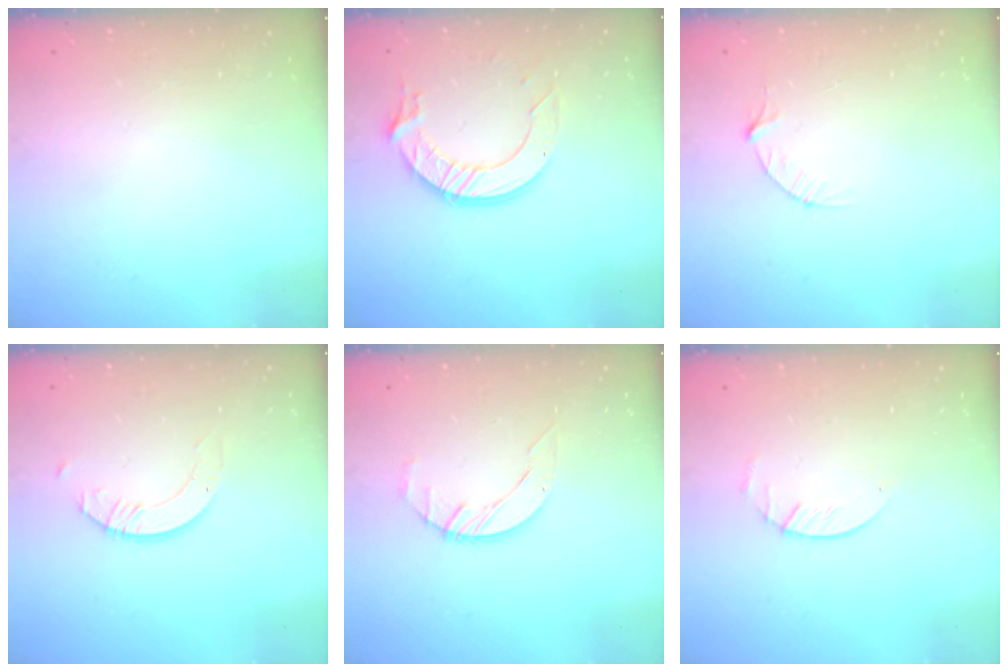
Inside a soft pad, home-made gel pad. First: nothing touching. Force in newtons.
{"total": 11.8, "press": 11.8, "slide": 1.1}
{"total": 4.1, "press": 4.1, "slide": 0.4}
{"total": 3.5, "press": 3.5, "slide": 0.1}
{"total": 2.7, "press": 2.7, "slide": 0.3}
{"total": 1.8, "press": 1.8, "slide": 0.2}